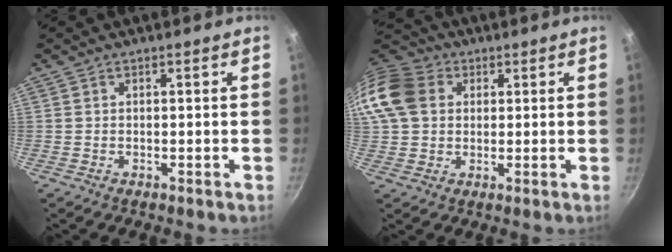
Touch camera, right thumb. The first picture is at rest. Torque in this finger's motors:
{"motor_torque": [1.58, 3.26, 1.06, -0.23, 0.27]}